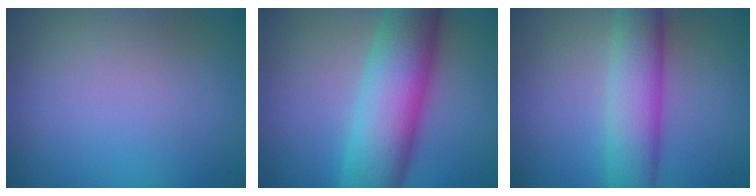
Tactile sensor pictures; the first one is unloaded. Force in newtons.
{"total": 11.0, "press": 11.0, "slide": 0.1}
{"total": 5.9, "press": 5.9, "slide": 0.3}